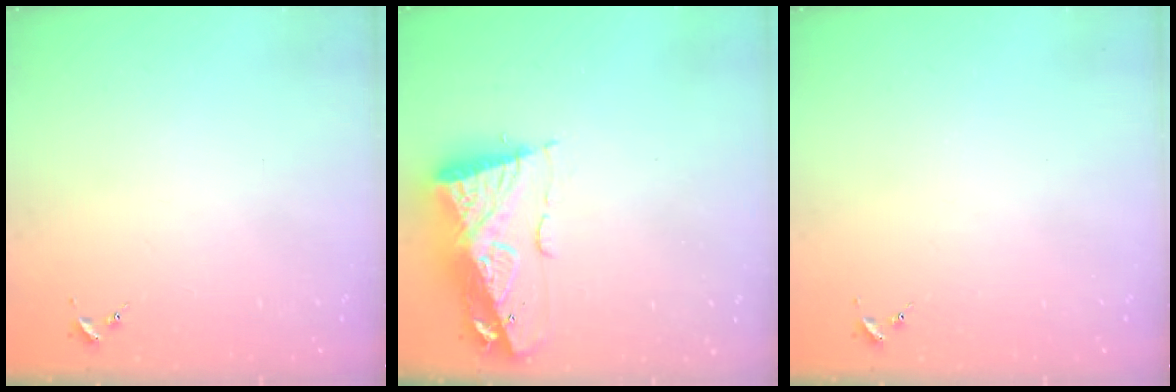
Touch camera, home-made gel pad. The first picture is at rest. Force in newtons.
{"total": 10.8, "press": 10.7, "slide": 1.0}
{"total": 0.0}